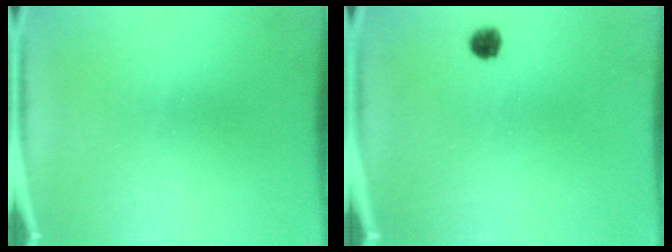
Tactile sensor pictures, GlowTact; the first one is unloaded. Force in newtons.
{"total": 2.3}